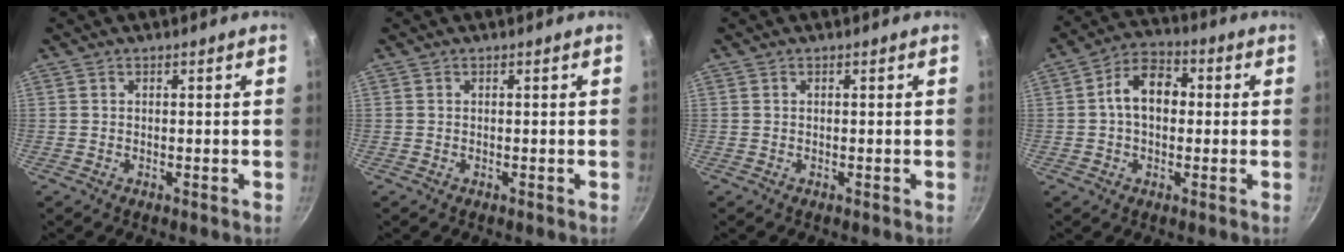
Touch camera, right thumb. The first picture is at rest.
{"total": 0.0}
{"total": 0.0}
{"total": 9.4, "force": [0.6, 6.5, 6.7], "torque": [-0.080, 0.026, -0.004]}